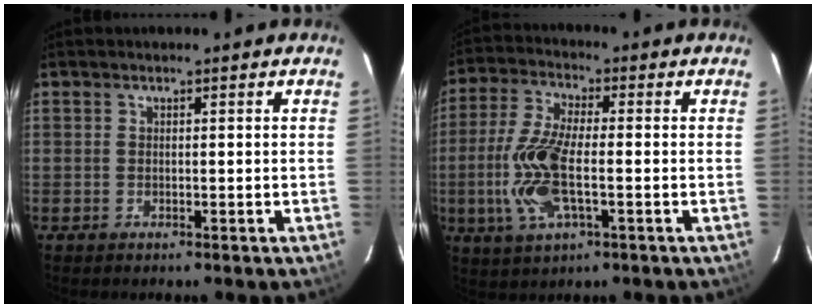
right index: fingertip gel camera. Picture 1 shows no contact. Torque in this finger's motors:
{"motor_torque": [1.24, -0.52, 0.95, 0.21]}